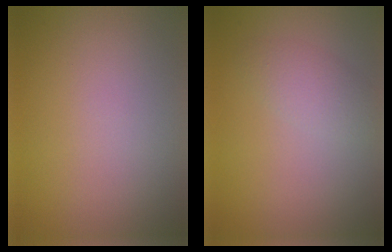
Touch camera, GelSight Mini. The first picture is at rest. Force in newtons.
{"total": 2.1, "press": 2.1, "slide": 0.1}